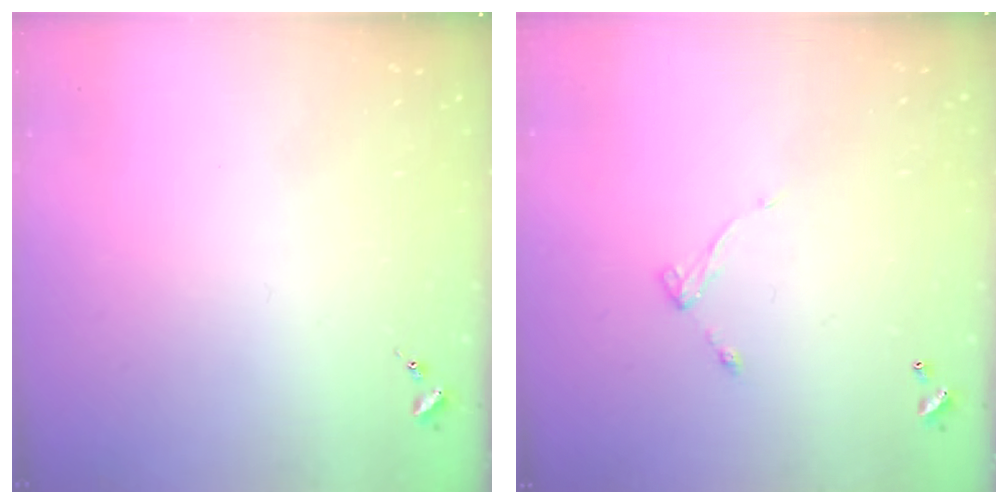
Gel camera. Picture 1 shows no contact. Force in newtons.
{"total": 5.7, "press": 5.7, "slide": 0.5}